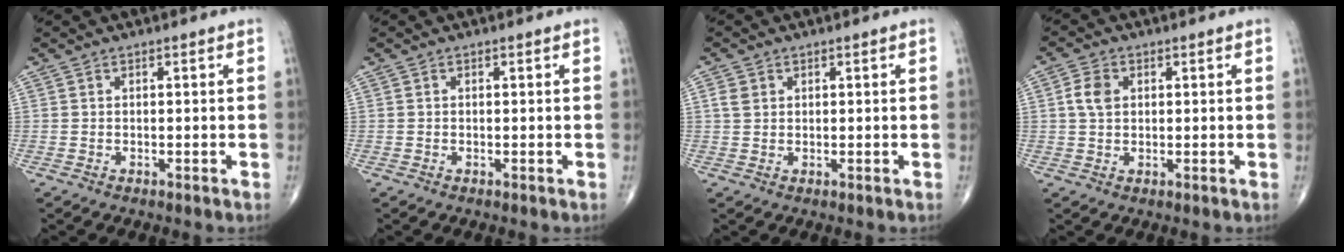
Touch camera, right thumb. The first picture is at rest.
{"total": 0.0}
{"total": 2.3, "force": [0.8, 1.8, 1.1], "torque": [-0.020, 0.002, 0.017]}
{"total": 4.0, "force": [0.9, 2.8, 2.7], "torque": [-0.052, 0.003, 0.014]}